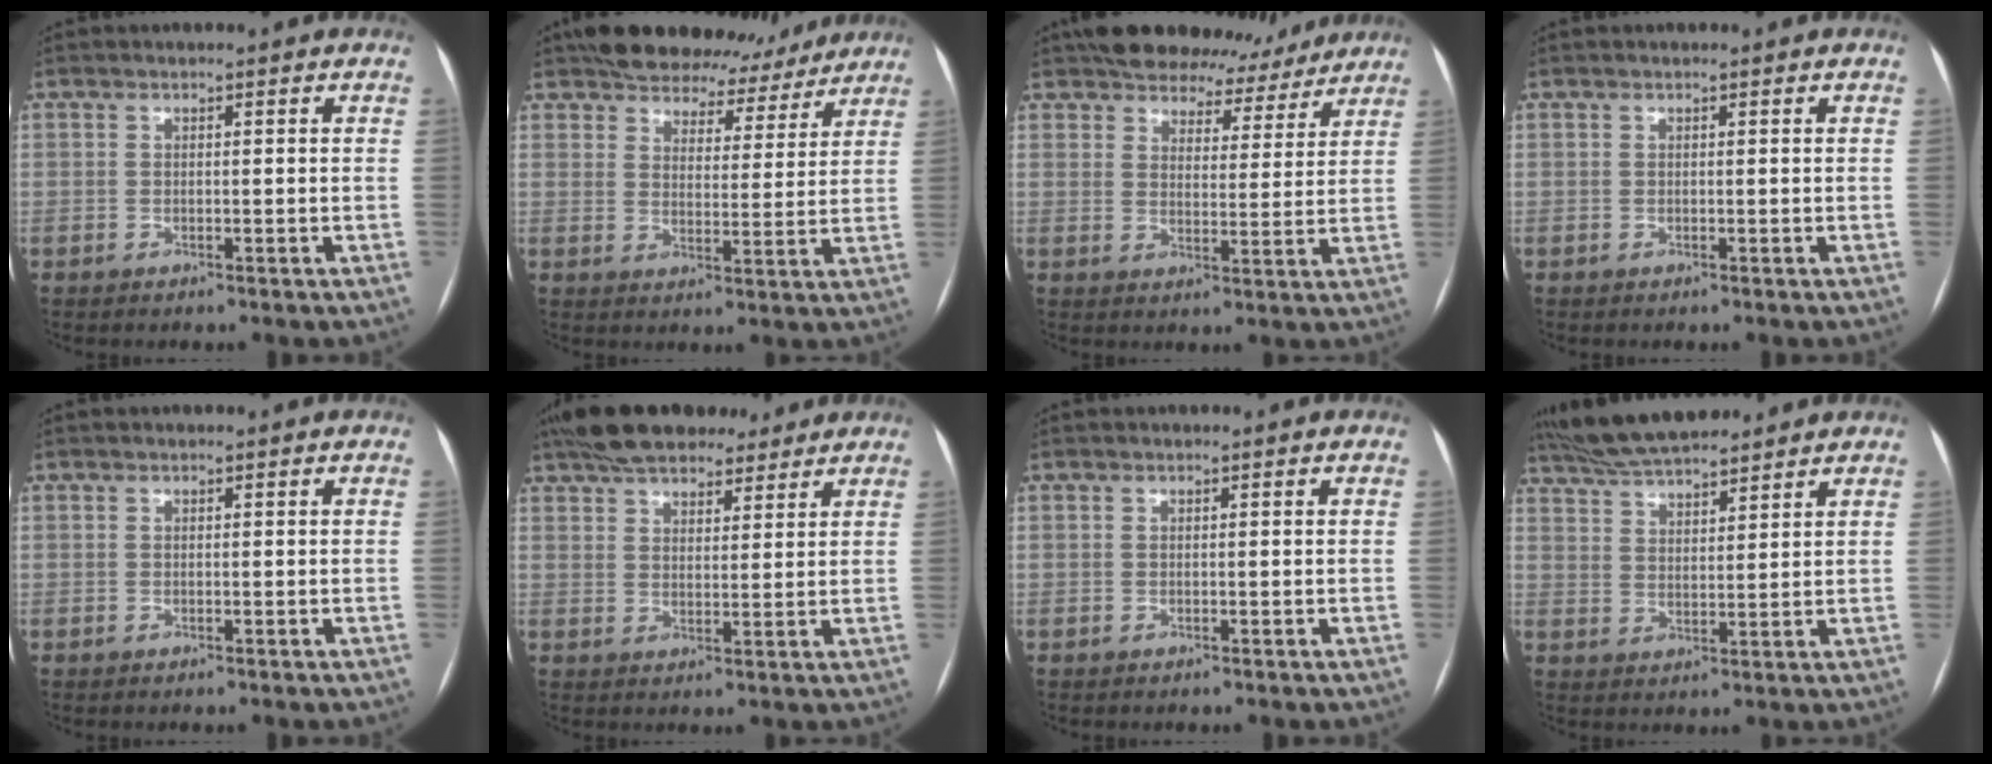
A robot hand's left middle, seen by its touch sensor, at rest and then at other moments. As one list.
[{"total": 14.7, "force": [13.1, 5.7, 3.5], "torque": [-0.036, 0.007, 0.168]}, {"total": 12.9, "force": [11.6, 4.9, 2.7], "torque": [-0.018, 0.005, 0.145]}, {"total": 0.0}, {"total": 0.0}, {"total": 13.7, "force": [11.2, 5.3, 6.0], "torque": [-0.102, 0.040, 0.171]}, {"total": 0.0}, {"total": 12.3, "force": [11.0, 2.2, 5.1], "torque": [-0.095, 0.026, 0.188]}]